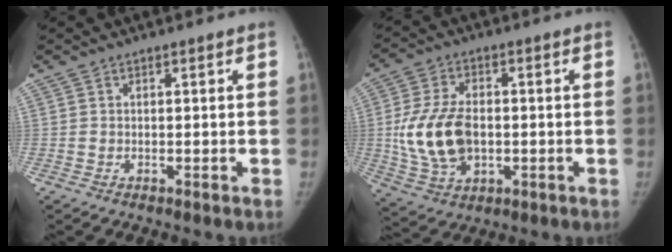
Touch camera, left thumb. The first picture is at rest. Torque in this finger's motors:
{"motor_torque": [0.14, 1.92, 0.38, -0.39, 0.52]}